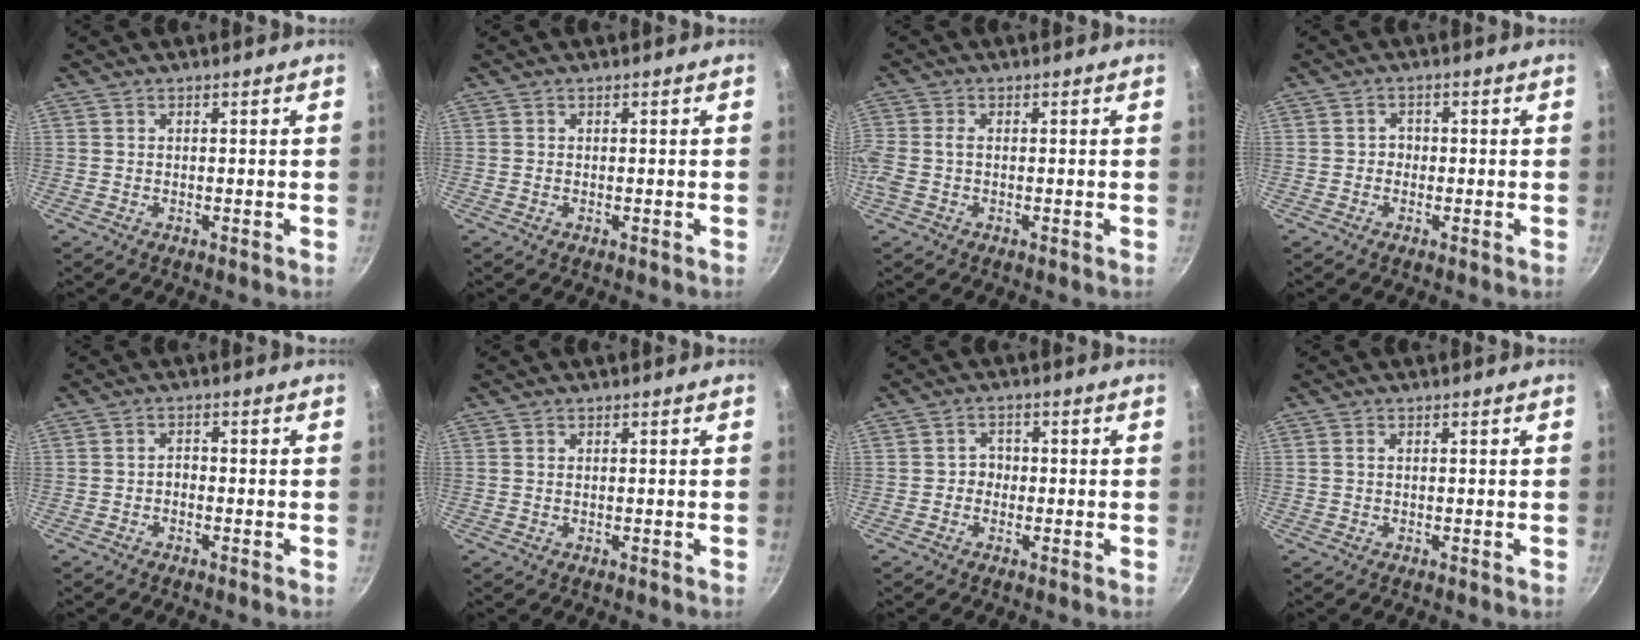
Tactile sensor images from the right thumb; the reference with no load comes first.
{"total": 0.0}
{"total": 4.3, "force": [-0.4, 2.5, 3.5], "torque": [-0.102, 0.006, -0.009]}
{"total": 1.8, "force": [-0.4, 1.6, 0.7], "torque": [0.004, 0.008, -0.012]}
{"total": 1.5, "force": [-0.7, 1.0, 0.9], "torque": [-0.008, 0.008, -0.016]}
{"total": 0.0}
{"total": 2.5, "force": [-0.6, 2.2, 1.0], "torque": [0.005, 0.010, -0.017]}
{"total": 0.6, "force": [0.0, 0.3, 0.5], "torque": [-0.010, 0.000, 0.000]}